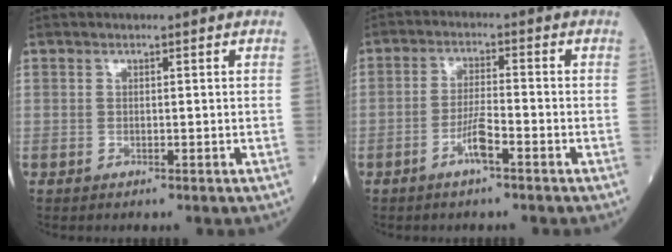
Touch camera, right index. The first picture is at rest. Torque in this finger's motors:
{"motor_torque": [0.78, -0.36, 0.27, 0.07]}